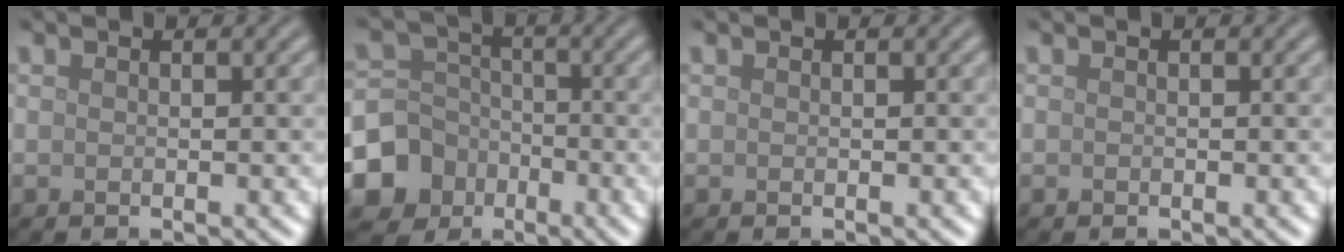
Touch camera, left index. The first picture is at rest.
{"total": 8.5, "force": [-3.9, 7.4, 1.6], "torque": [-0.029, -0.015, -0.099]}
{"total": 0.0}
{"total": 0.0}